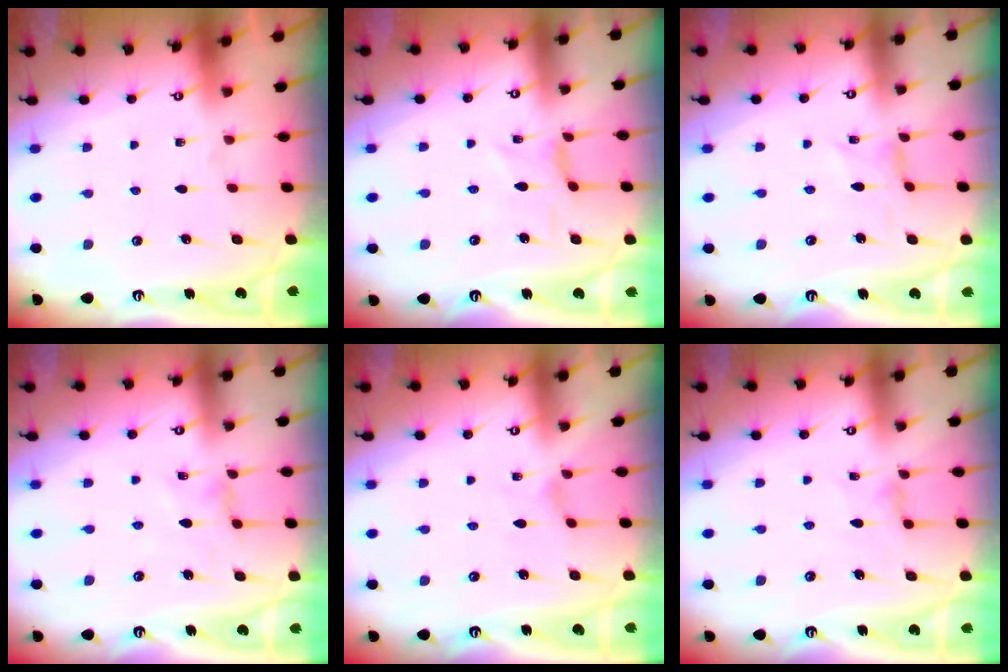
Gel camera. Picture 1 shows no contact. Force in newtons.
{"total": 0.0}
{"total": 0.0}
{"total": 1.2, "press": 1.1, "slide": 0.4}
{"total": 0.0}
{"total": 2.3, "press": 2.3, "slide": 0.4}